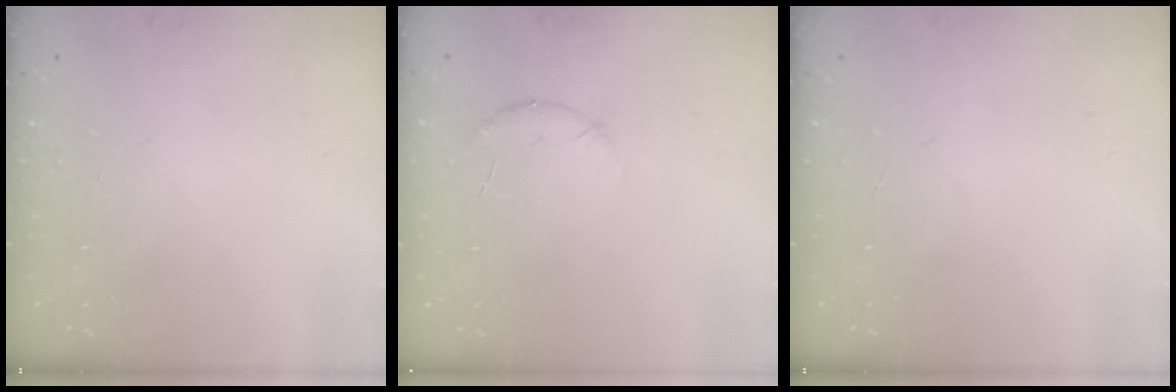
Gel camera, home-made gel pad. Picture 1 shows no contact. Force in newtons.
{"total": 5.7, "press": 5.6, "slide": 1.3}
{"total": 0.0}